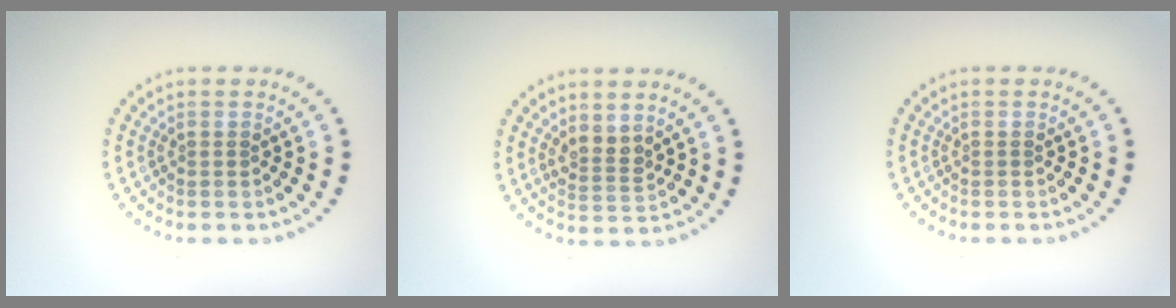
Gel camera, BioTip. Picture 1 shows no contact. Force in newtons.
{"total": 2.1, "press": 1.7, "slide": 1.2}
{"total": 0.0}